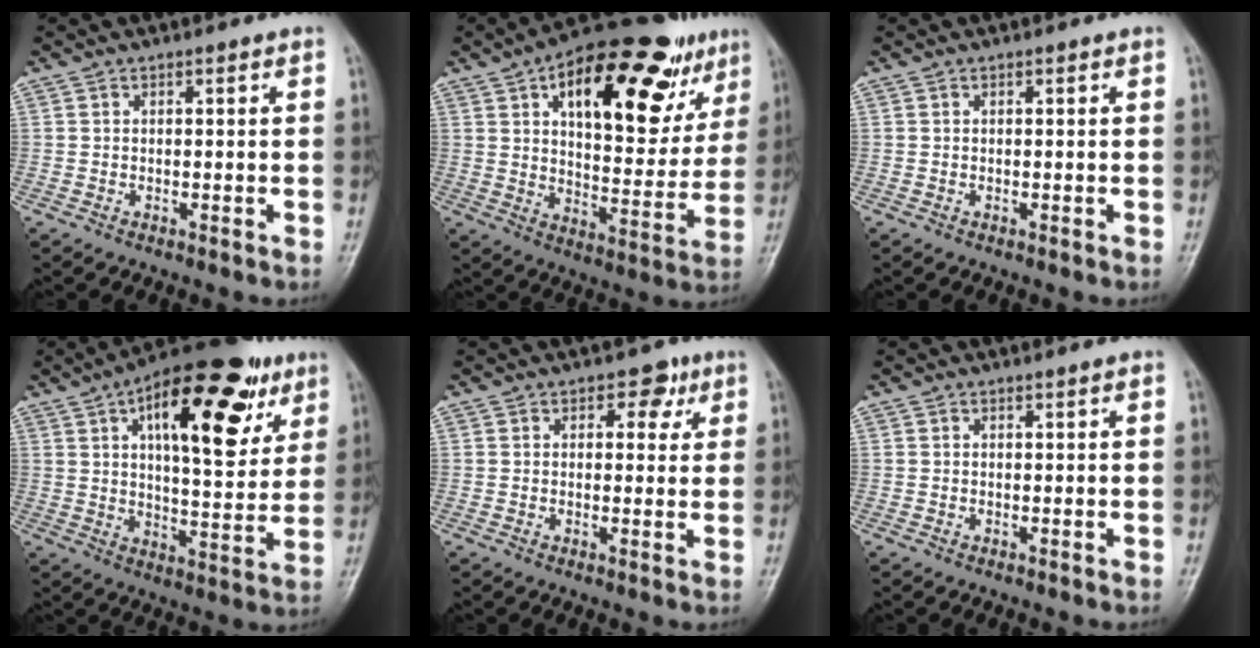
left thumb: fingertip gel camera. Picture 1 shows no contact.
{"total": 26.3, "force": [13.0, 11.9, 19.5], "torque": [-0.237, -0.013, 0.192]}
{"total": 0.0}
{"total": 23.5, "force": [10.0, 10.1, 18.7], "torque": [-0.239, -0.010, 0.146]}
{"total": 4.5, "force": [1.9, 3.1, 2.7], "torque": [0.001, -0.001, 0.017]}
{"total": 0.0}